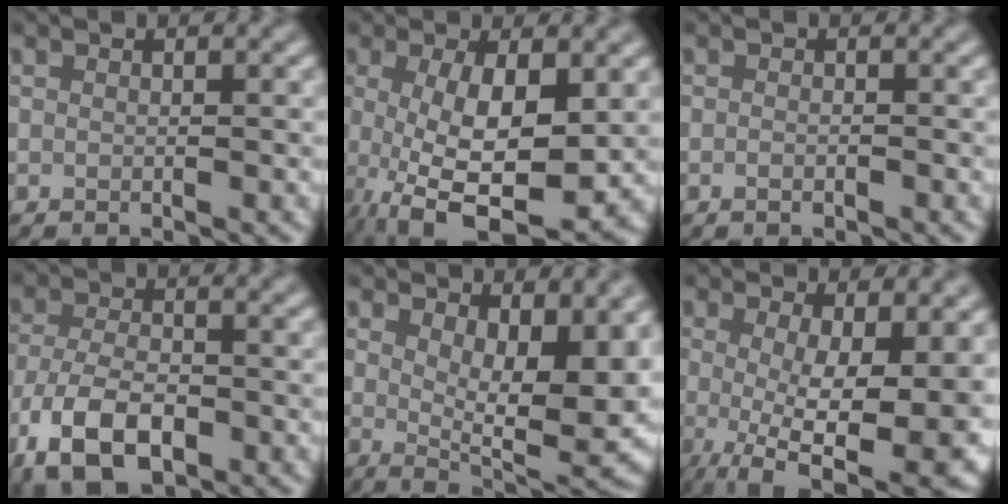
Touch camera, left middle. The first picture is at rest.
{"total": 8.2, "force": [-0.7, 3.1, 7.5], "torque": [-0.143, -0.013, -0.006]}
{"total": 0.7, "force": [-0.3, 0.3, 0.6], "torque": [-0.009, -0.001, -0.005]}
{"total": 7.0, "force": [-3.6, 3.4, 5.0], "torque": [-0.105, -0.009, -0.071]}
{"total": 11.2, "force": [2.8, 4.7, 9.8], "torque": [-0.129, -0.021, 0.055]}
{"total": 11.4, "force": [-0.5, 4.0, 10.7], "torque": [-0.154, -0.010, -0.001]}